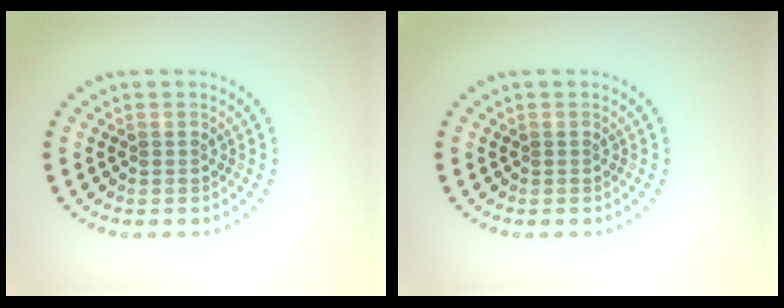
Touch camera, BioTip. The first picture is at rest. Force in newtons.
{"total": 0.0}